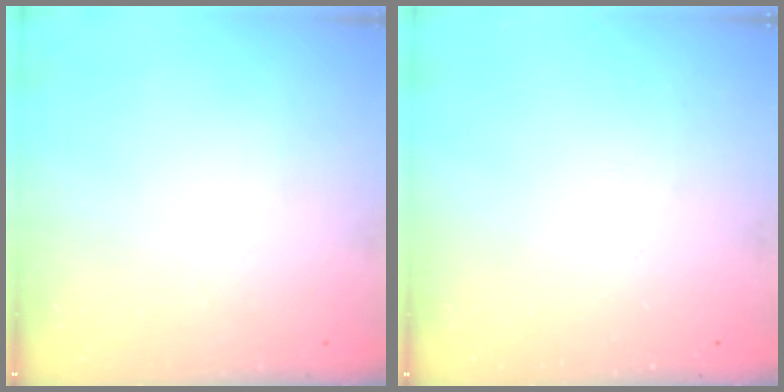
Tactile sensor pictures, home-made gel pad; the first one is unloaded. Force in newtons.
{"total": 0.0}